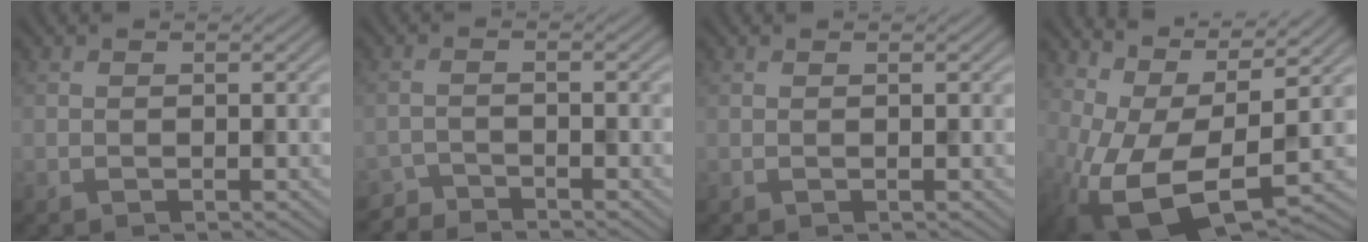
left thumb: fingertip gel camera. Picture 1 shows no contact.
{"total": 2.3, "force": [-2.3, 0.1, 0.2], "torque": [0.000, -0.003, -0.052]}
{"total": 0.0}
{"total": 13.4, "force": [0.1, 6.7, 11.6], "torque": [-0.233, -0.020, 0.016]}